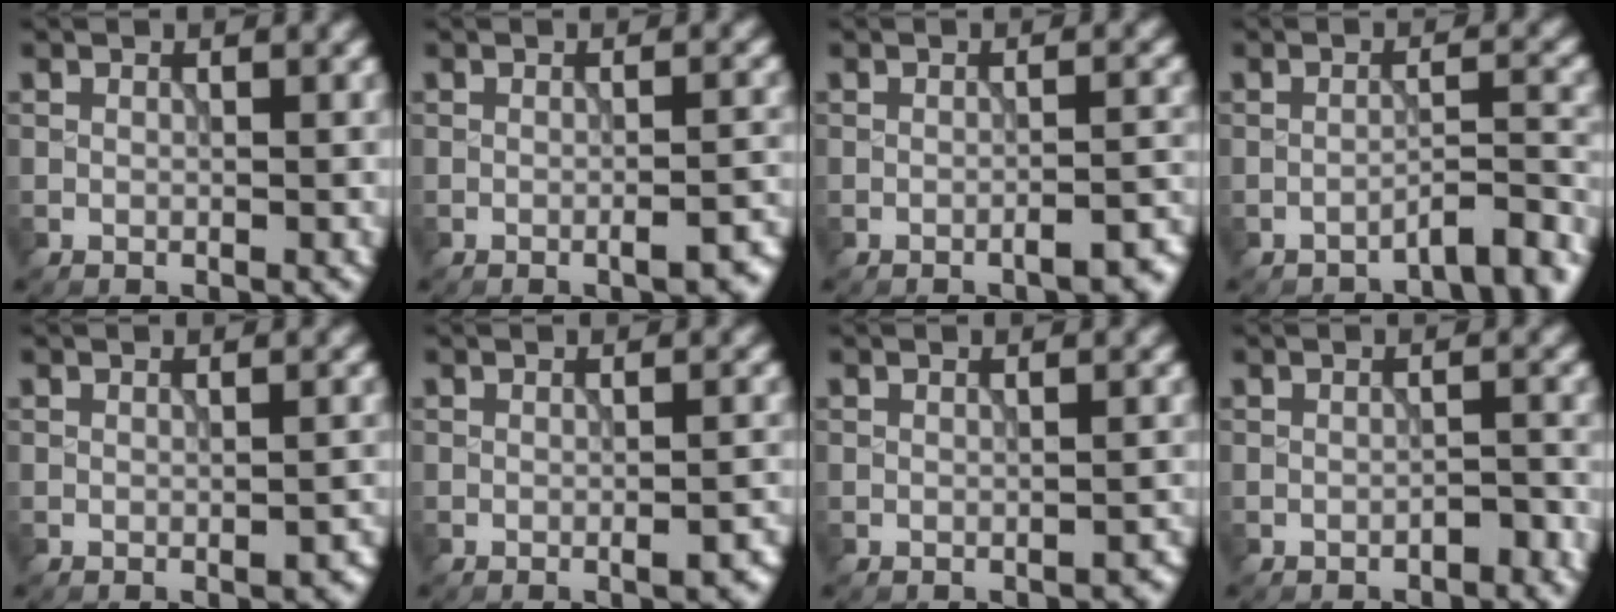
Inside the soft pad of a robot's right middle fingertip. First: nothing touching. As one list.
[{"total": 3.0, "force": [-1.5, 0.9, 2.5], "torque": [-0.031, 0.001, -0.021]}, {"total": 3.0, "force": [-1.8, 0.8, 2.3], "torque": [-0.025, 0.004, -0.029]}, {"total": 3.6, "force": [-3.0, 0.6, 1.8], "torque": [-0.020, 0.011, -0.048]}, {"total": 1.7, "force": [-0.7, 0.7, 1.4], "torque": [-0.020, 0.000, -0.006]}, {"total": 2.5, "force": [-1.1, 0.8, 2.1], "torque": [-0.030, 0.000, -0.013]}, {"total": 1.1, "force": [-0.9, 0.4, 0.4], "torque": [-0.004, 0.001, -0.011]}, {"total": 1.3, "force": [-0.9, 0.4, 0.9], "torque": [-0.011, 0.006, -0.016]}]